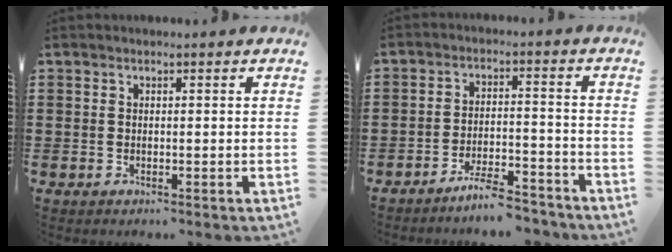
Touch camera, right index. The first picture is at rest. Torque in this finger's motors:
{"motor_torque": [0.44, 0.78, -0.19, -0.21]}